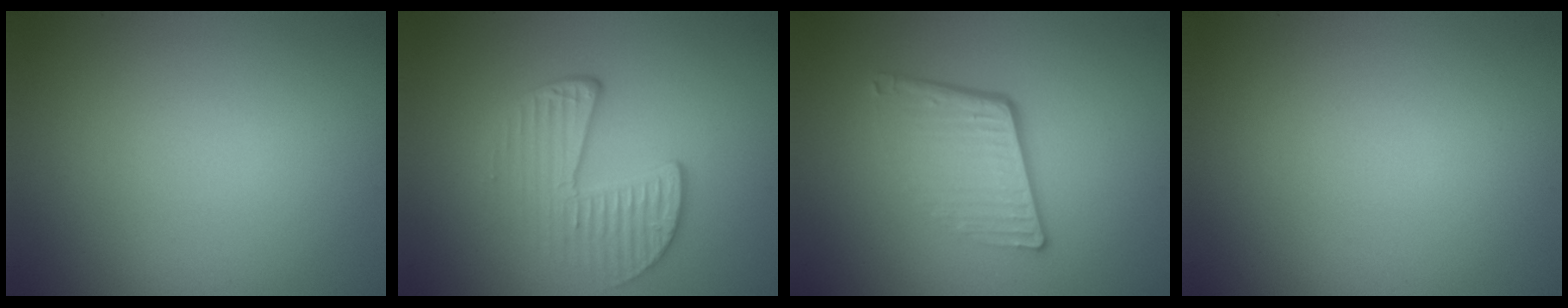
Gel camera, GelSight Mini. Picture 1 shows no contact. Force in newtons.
{"total": 3.5, "press": 2.9, "slide": 2.0}
{"total": 4.5, "press": 2.8, "slide": 3.5}
{"total": 0.0}